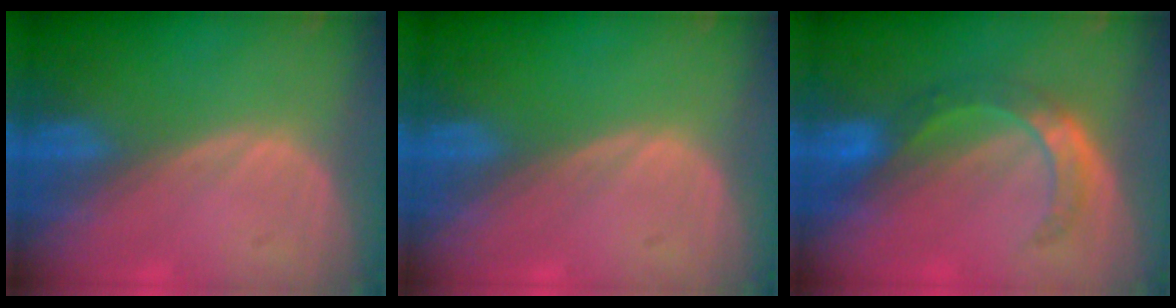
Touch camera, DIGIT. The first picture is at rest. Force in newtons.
{"total": 0.0}
{"total": 5.6, "press": 5.5, "slide": 0.7}